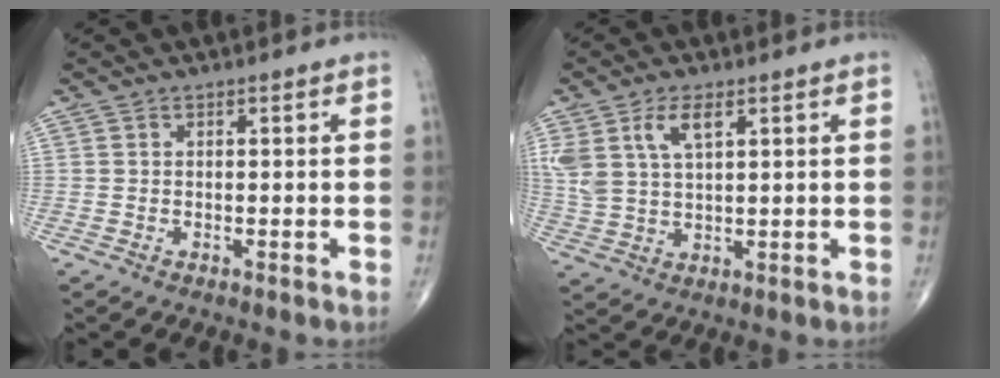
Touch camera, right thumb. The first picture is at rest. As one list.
[{"total": 7.7, "force": [3.7, 3.6, 5.8], "torque": [-0.126, -0.006, 0.078]}]